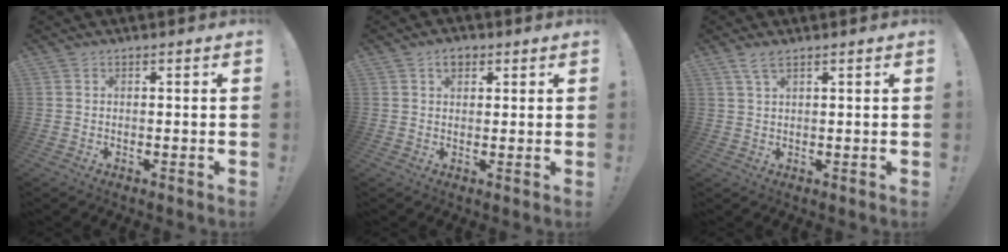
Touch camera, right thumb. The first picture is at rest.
{"total": 3.6, "force": [1.7, 2.4, 2.1], "torque": [-0.028, 0.002, 0.029]}
{"total": 3.5, "force": [2.2, 0.9, 2.6], "torque": [-0.059, 0.000, 0.042]}